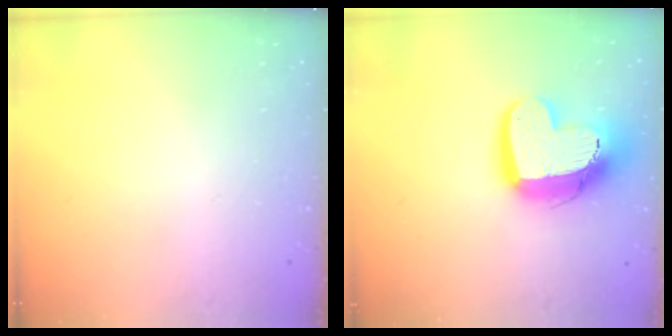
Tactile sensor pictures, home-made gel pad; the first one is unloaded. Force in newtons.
{"total": 16.6, "press": 16.5, "slide": 1.6}